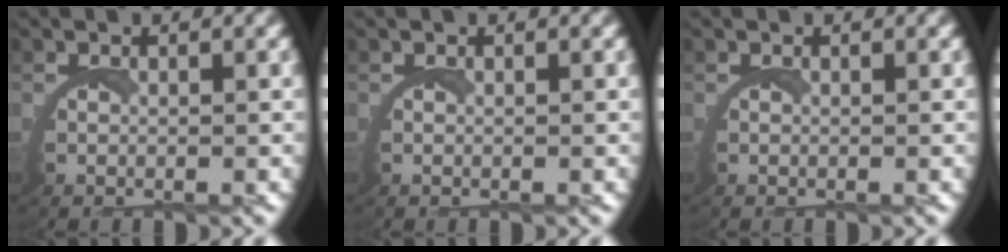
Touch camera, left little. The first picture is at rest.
{"total": 0.0}
{"total": 0.0}